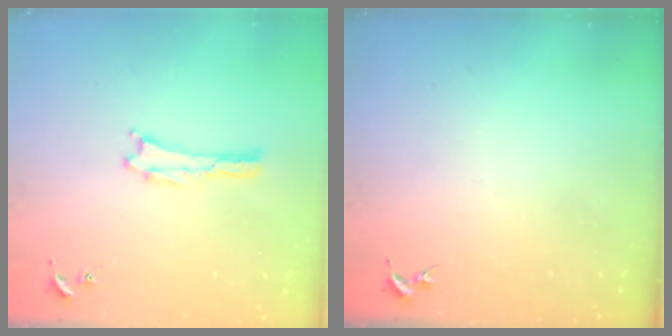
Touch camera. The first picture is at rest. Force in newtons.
{"total": 0.0}